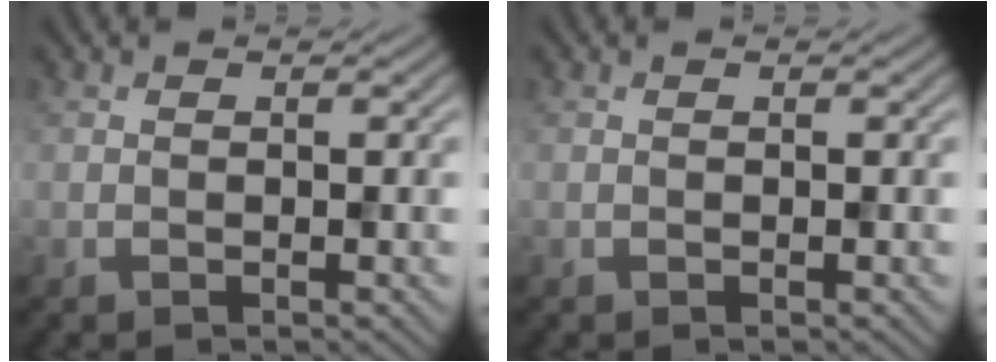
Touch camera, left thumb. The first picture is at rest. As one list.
[{"total": 0.0}]